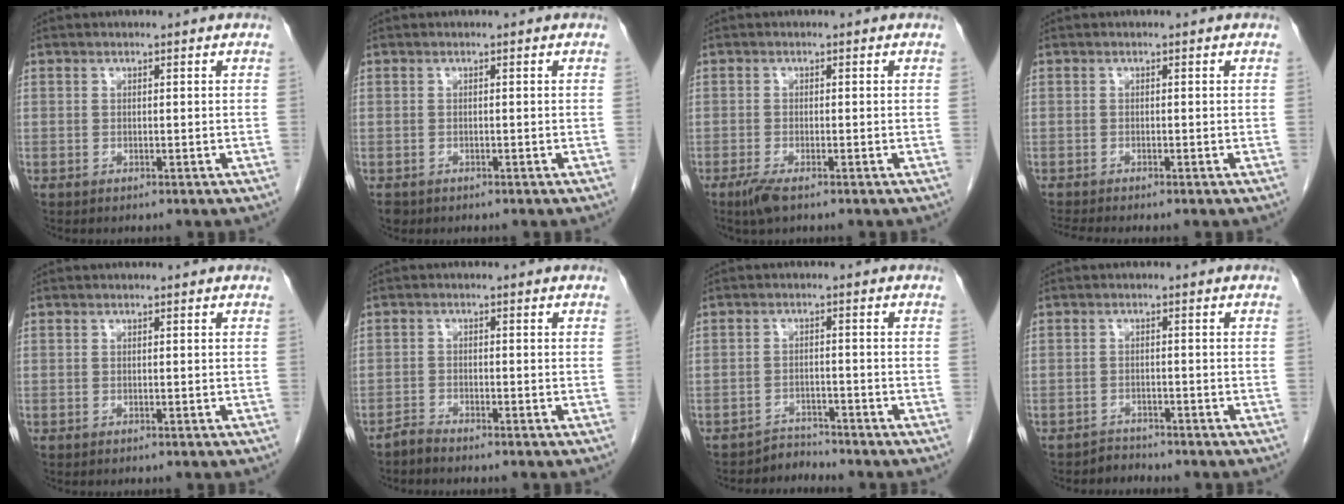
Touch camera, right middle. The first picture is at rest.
{"total": 1.3, "force": [-0.9, 0.8, 0.3], "torque": [-0.012, -0.001, -0.012]}
{"total": 2.8, "force": [-1.8, 0.5, 2.0], "torque": [-0.047, -0.007, -0.036]}
{"total": 1.7, "force": [-1.5, -0.6, 0.4], "torque": [-0.017, -0.008, -0.031]}
{"total": 0.0}
{"total": 1.6, "force": [-1.6, -0.1, 0.1], "torque": [-0.002, -0.003, -0.032]}
{"total": 2.7, "force": [-2.4, 0.2, -1.2], "torque": [0.028, -0.003, -0.039]}
{"total": 2.0, "force": [-1.7, 0.4, -0.9], "torque": [0.019, -0.004, -0.030]}